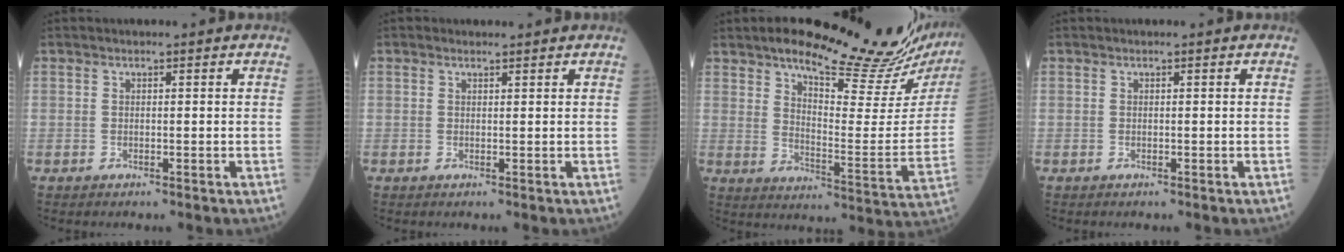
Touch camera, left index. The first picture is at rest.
{"total": 0.6, "force": [0.6, 0.2, 0.0], "torque": [-0.011, 0.000, 0.009]}
{"total": 23.4, "force": [20.5, 3.0, 10.9], "torque": [-0.151, -0.067, 0.259]}
{"total": 0.0}